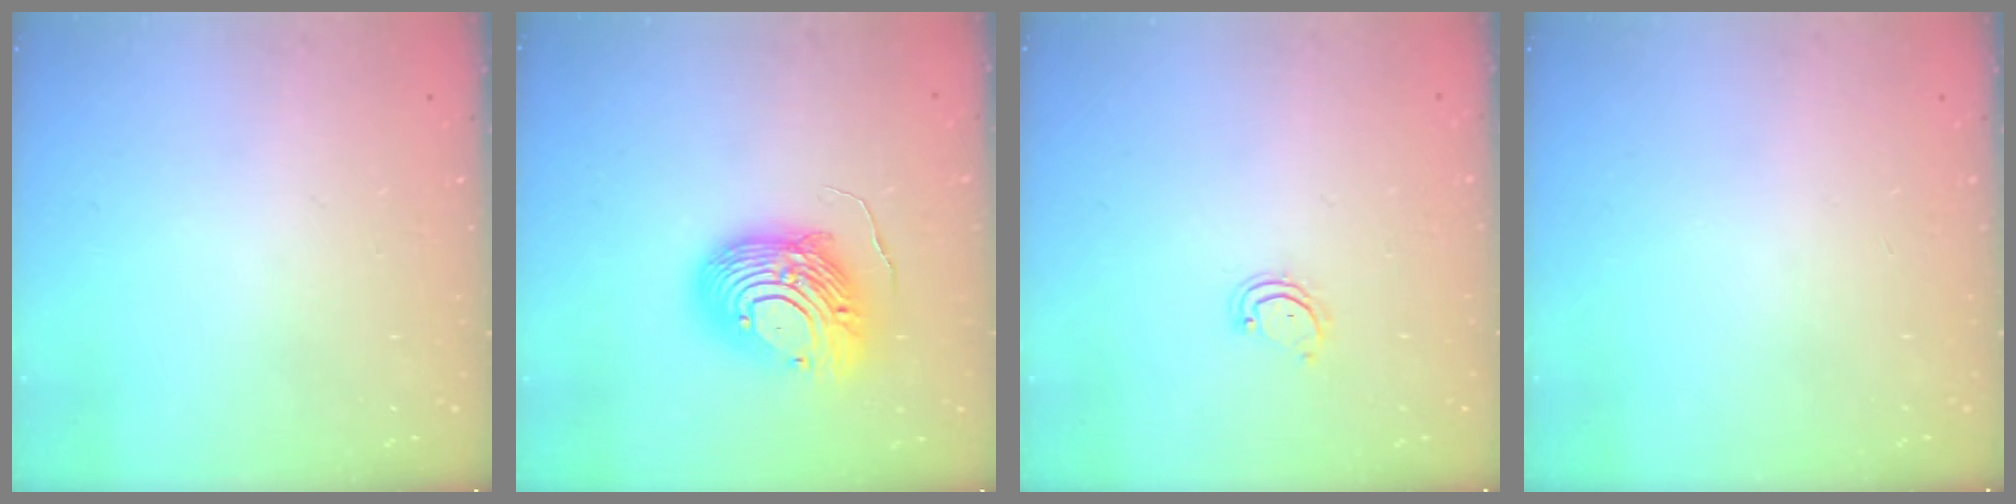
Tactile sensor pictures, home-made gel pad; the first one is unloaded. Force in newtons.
{"total": 19.1, "press": 19.0, "slide": 1.8}
{"total": 2.9, "press": 2.9, "slide": 0.3}
{"total": 0.0}